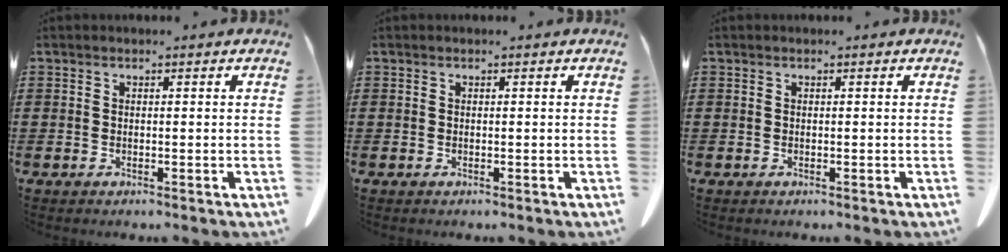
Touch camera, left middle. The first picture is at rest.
{"total": 0.0}
{"total": 0.0}